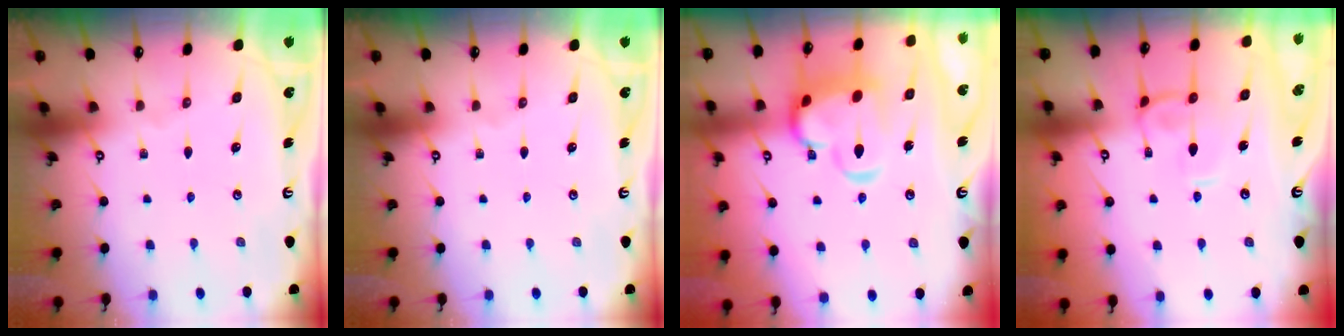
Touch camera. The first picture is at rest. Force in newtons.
{"total": 0.0}
{"total": 9.7, "press": 9.5, "slide": 1.8}
{"total": 2.8, "press": 2.7, "slide": 0.7}